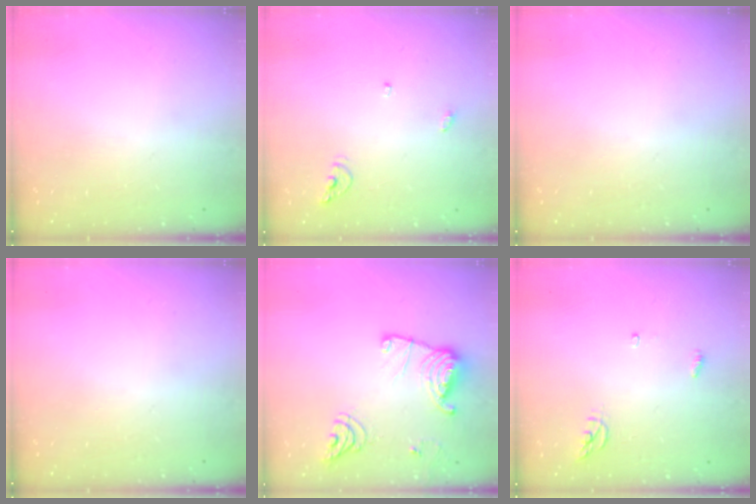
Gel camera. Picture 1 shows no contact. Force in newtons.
{"total": 5.8, "press": 5.8, "slide": 0.2}
{"total": 0.0}
{"total": 0.0}
{"total": 14.9, "press": 14.9, "slide": 1.3}
{"total": 3.8, "press": 3.8, "slide": 0.3}